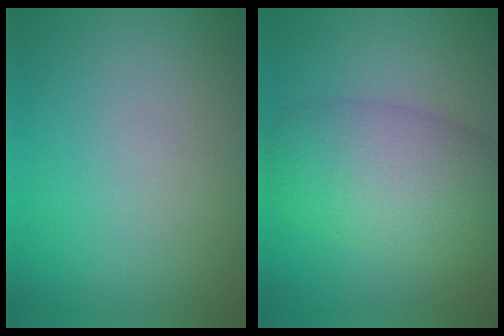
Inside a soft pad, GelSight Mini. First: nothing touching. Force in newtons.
{"total": 6.7, "press": 6.6, "slide": 0.4}